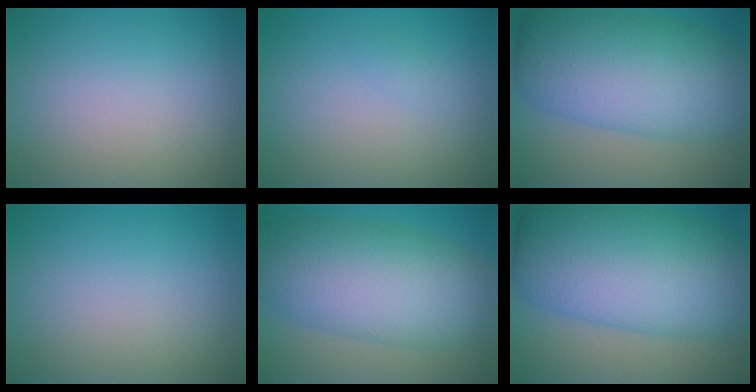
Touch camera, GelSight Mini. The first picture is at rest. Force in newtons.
{"total": 0.5, "press": 0.5, "slide": 0.0}
{"total": 11.1, "press": 11.1, "slide": 0.2}
{"total": 0.0}
{"total": 10.1, "press": 10.1, "slide": 0.5}
{"total": 13.3, "press": 13.3, "slide": 0.3}